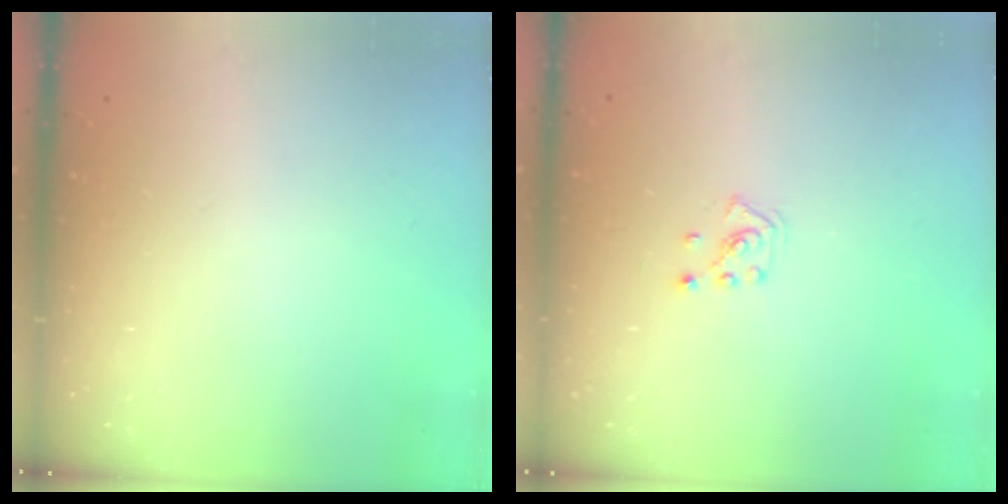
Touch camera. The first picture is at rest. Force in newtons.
{"total": 2.6, "press": 2.6, "slide": 0.5}